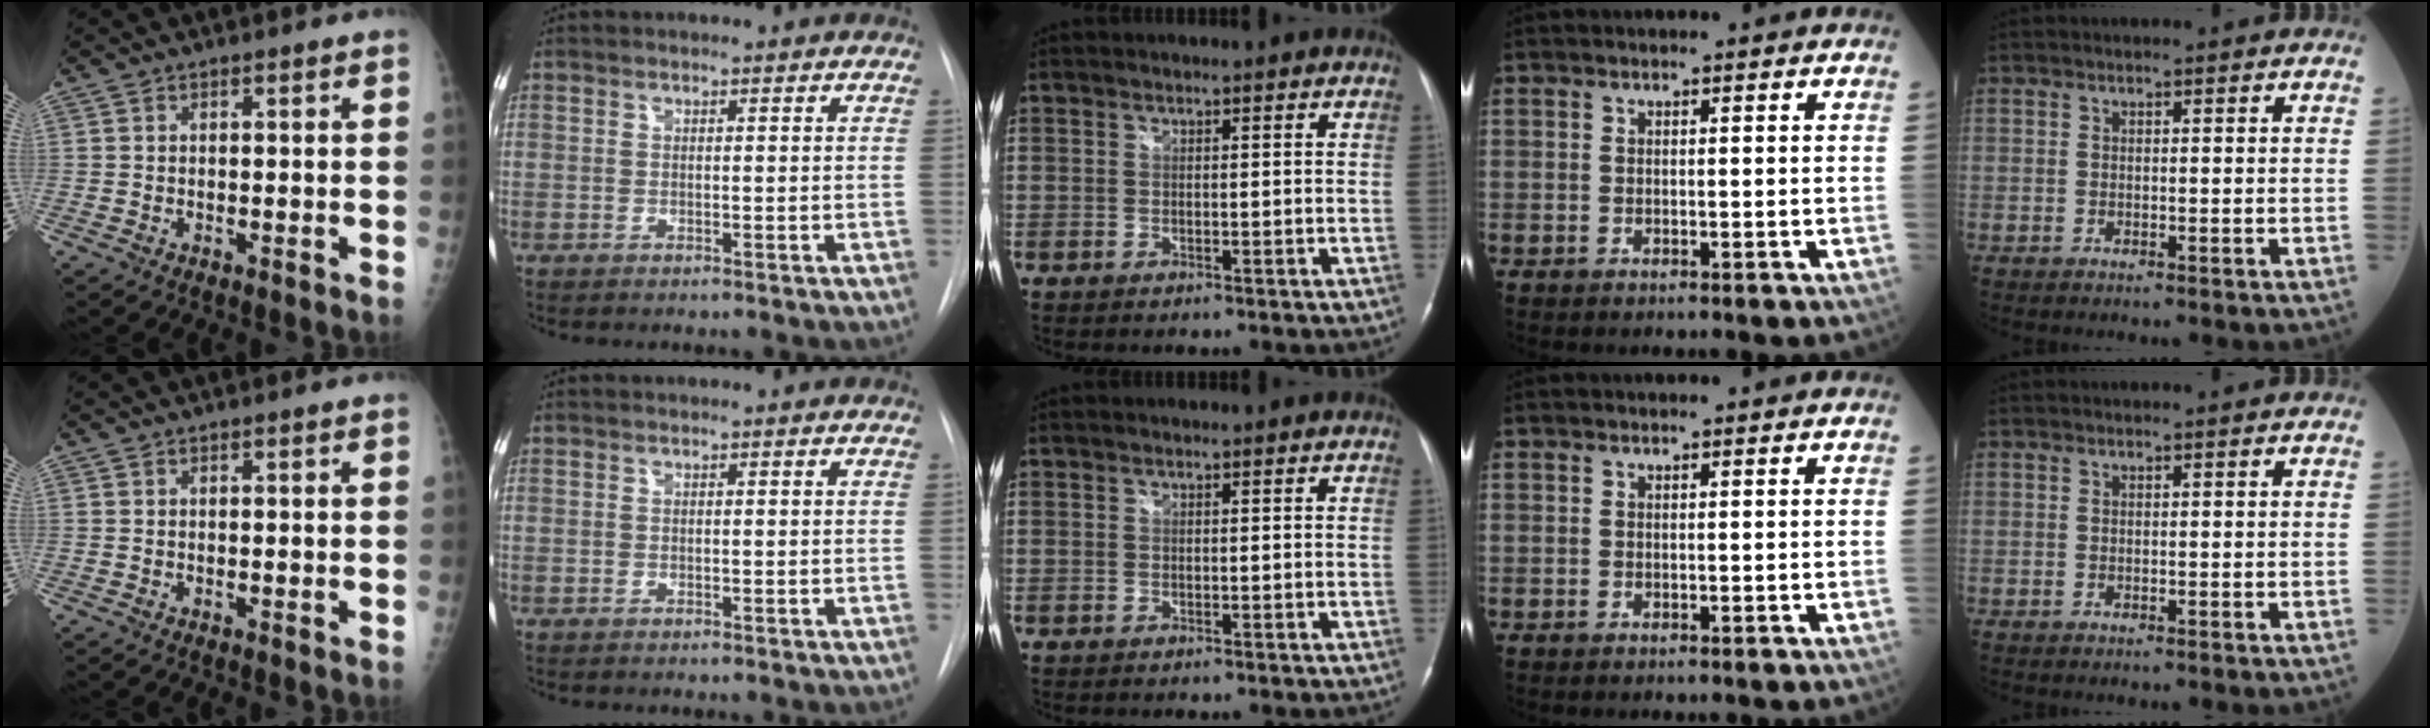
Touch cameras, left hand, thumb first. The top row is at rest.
{}